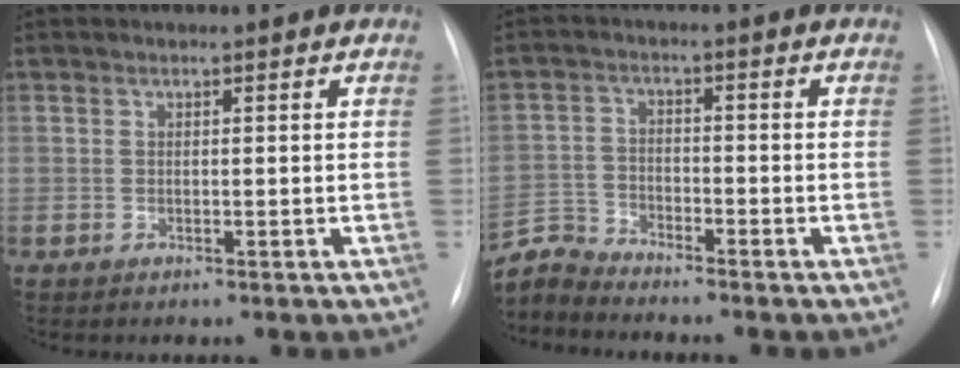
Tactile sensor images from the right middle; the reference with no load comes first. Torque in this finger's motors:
{"motor_torque": [-0.19, -0.17, -0.01, -0.01]}